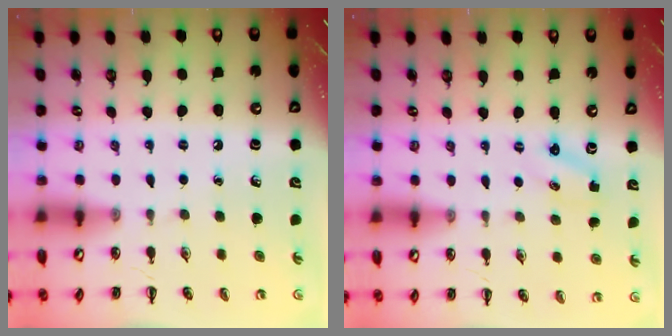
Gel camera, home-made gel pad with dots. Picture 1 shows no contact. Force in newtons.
{"total": 1.3, "press": 1.2, "slide": 0.4}